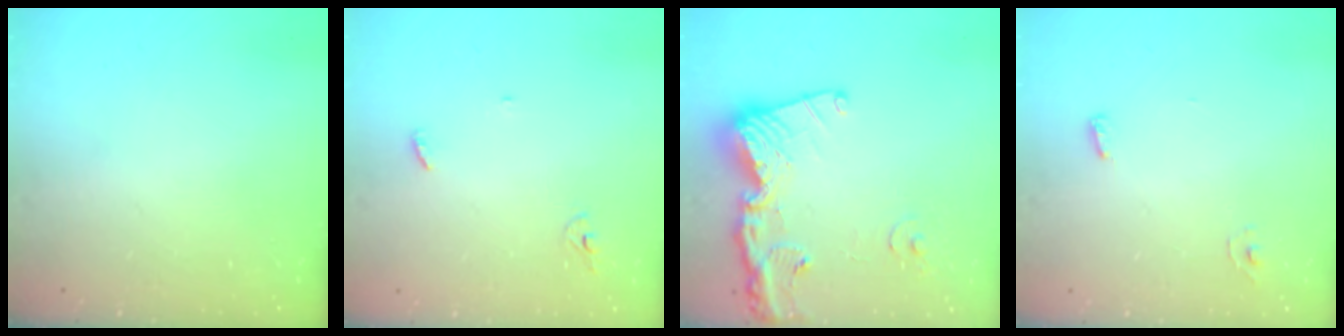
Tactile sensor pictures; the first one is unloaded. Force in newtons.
{"total": 3.2, "press": 3.2, "slide": 0.2}
{"total": 17.6, "press": 17.5, "slide": 2.0}
{"total": 4.4, "press": 3.9, "slide": 2.1}